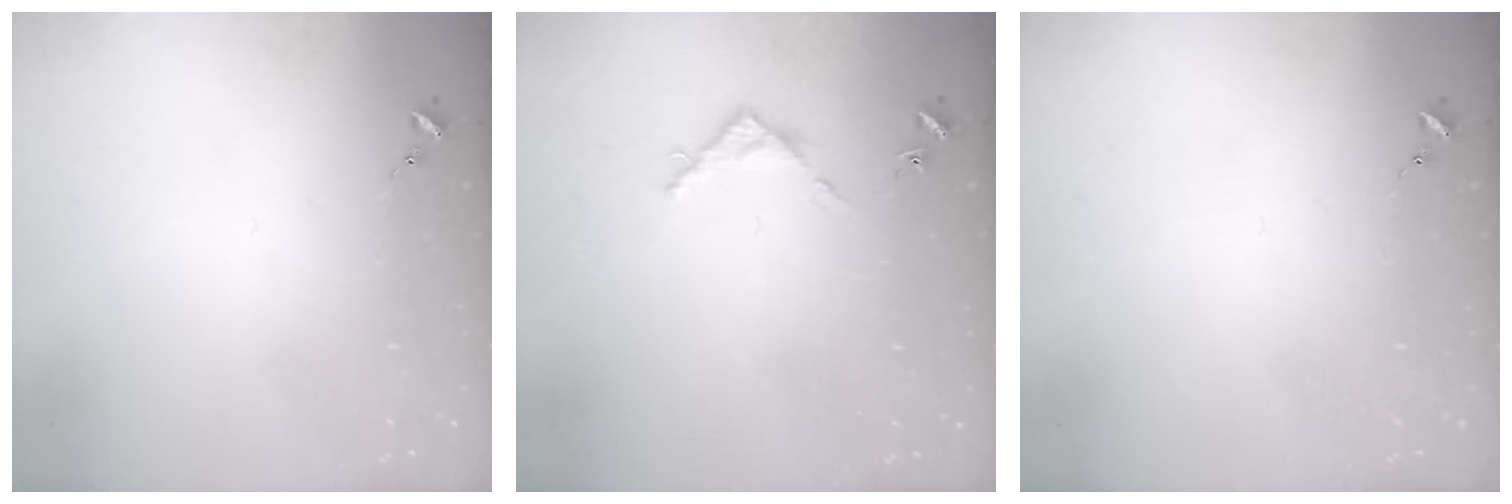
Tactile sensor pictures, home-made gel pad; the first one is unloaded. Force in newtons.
{"total": 3.6, "press": 3.6, "slide": 0.3}
{"total": 0.0}